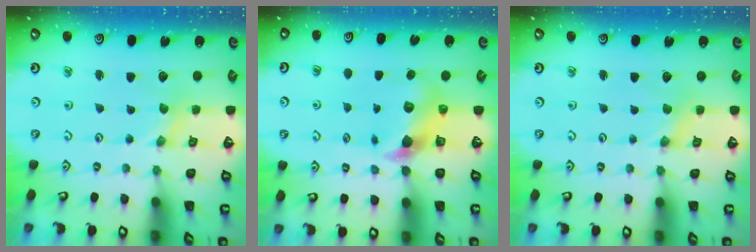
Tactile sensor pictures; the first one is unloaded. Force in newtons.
{"total": 6.3, "press": 6.3, "slide": 0.7}
{"total": 0.0}